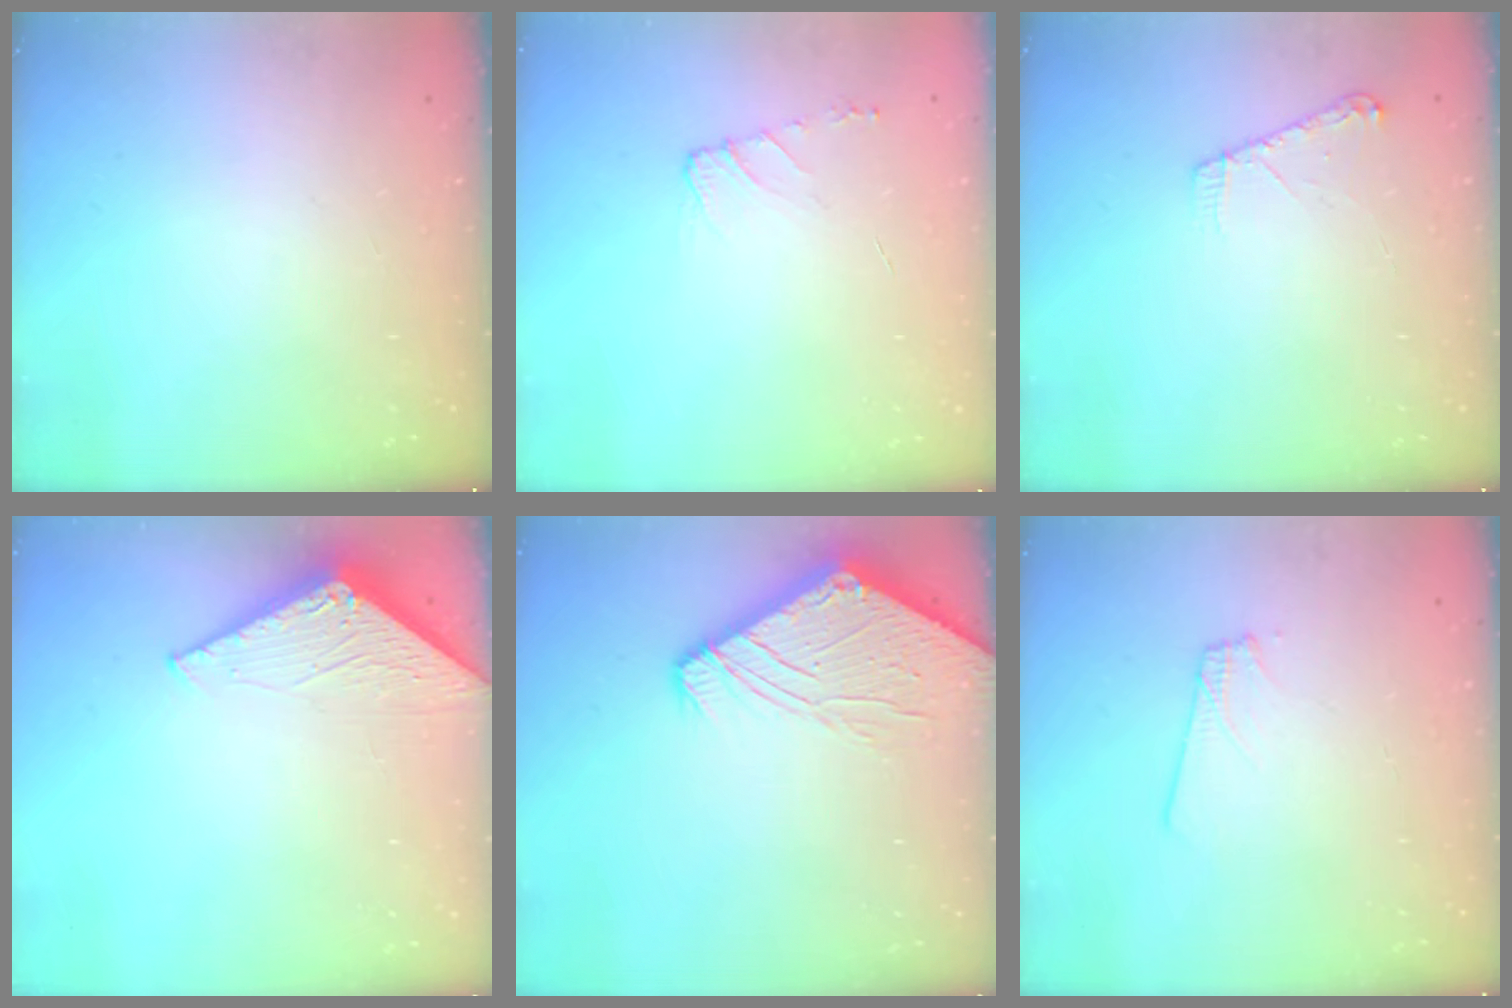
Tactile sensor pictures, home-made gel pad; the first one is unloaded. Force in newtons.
{"total": 6.5, "press": 6.5, "slide": 0.8}
{"total": 5.1, "press": 5.1, "slide": 0.6}
{"total": 2.8, "press": 2.8, "slide": 0.2}
{"total": 12.0, "press": 12.0, "slide": 1.0}
{"total": 1.8, "press": 1.8, "slide": 0.1}